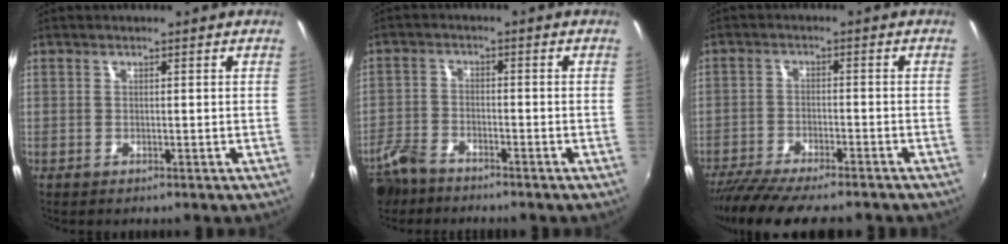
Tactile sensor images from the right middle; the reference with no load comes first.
{"total": 6.5, "force": [-5.2, 2.8, 2.6], "torque": [-0.071, -0.003, -0.101]}
{"total": 12.8, "force": [-10.8, 2.2, 6.4], "torque": [-0.139, -0.040, -0.176]}